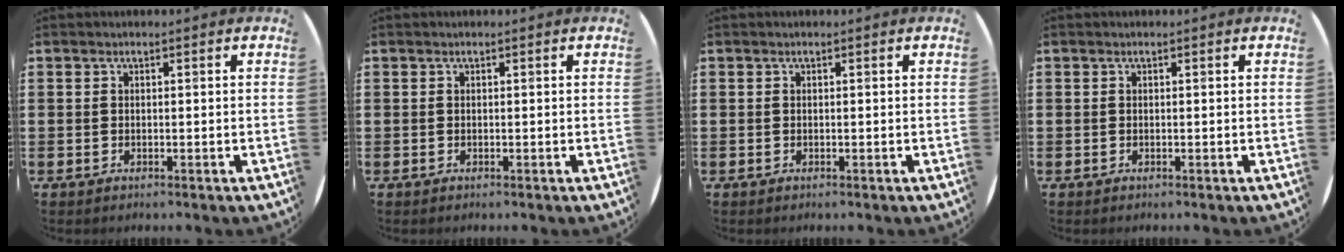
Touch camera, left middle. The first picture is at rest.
{"total": 0.0}
{"total": 0.0}
{"total": 0.0}